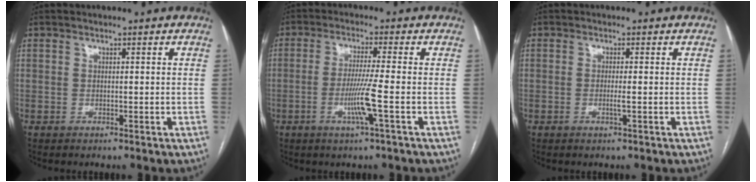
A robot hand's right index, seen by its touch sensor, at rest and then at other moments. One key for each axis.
{"total": 6.0, "fx": -1.8, "fy": -1.1, "fz": 5.6, "tx": -0.106, "ty": -0.013, "tz": -0.038}
{"total": 1.3, "fx": -0.3, "fy": -0.2, "fz": 1.3, "tx": -0.025, "ty": -0.002, "tz": -0.007}